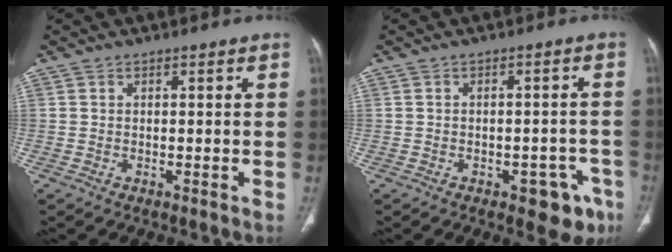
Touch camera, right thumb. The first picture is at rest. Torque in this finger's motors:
{"motor_torque": [1.03, 1.10, 0.24, -0.30, 0.09]}